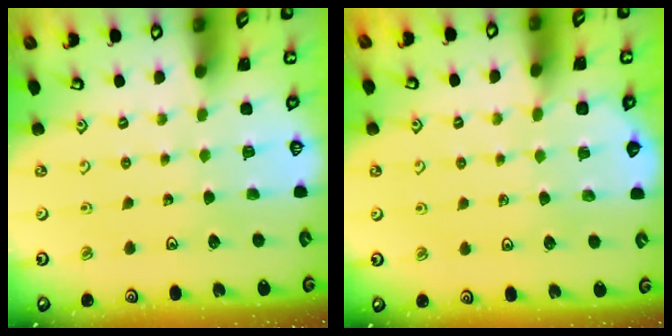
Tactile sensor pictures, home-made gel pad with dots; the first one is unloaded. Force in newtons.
{"total": 2.3, "press": 2.2, "slide": 0.4}